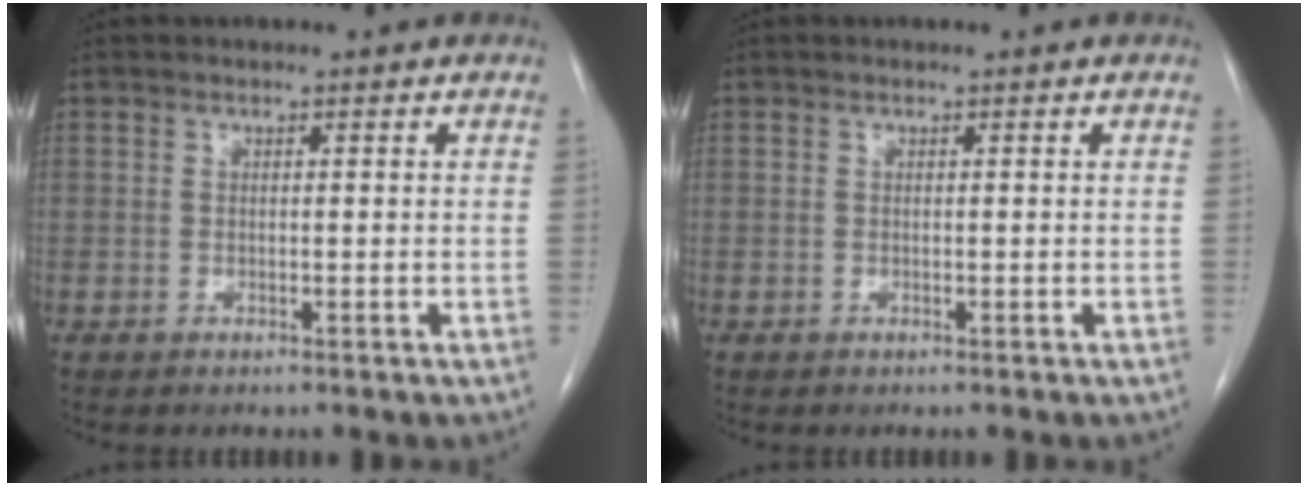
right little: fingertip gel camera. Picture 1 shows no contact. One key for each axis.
{"total": 0.0}